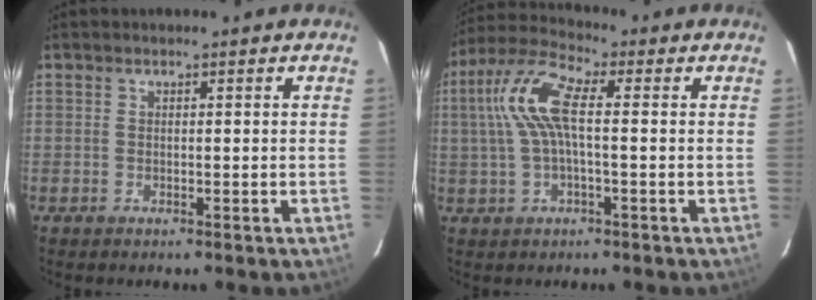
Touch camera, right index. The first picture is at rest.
{"total": 10.4, "force": [1.0, 3.5, 9.8], "torque": [-0.204, 0.019, 0.017]}